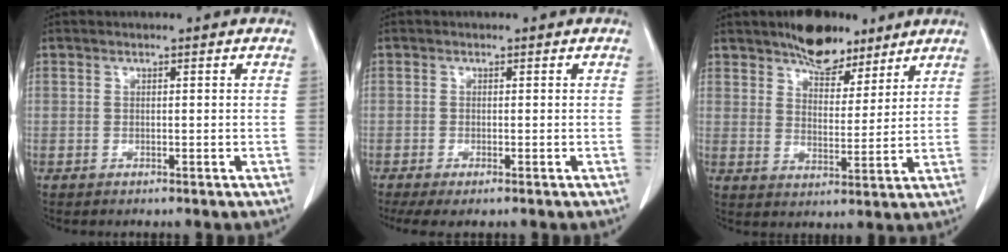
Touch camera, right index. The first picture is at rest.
{"total": 3.7, "force": [-2.7, 0.7, 2.5], "torque": [-0.038, -0.010, -0.042]}
{"total": 8.8, "force": [6.8, 4.0, 3.9], "torque": [-0.054, 0.003, 0.111]}